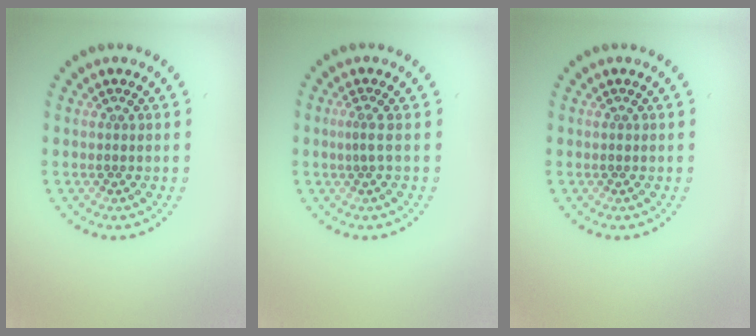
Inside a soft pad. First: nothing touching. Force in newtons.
{"total": 0.9, "press": 0.3, "slide": 0.9}
{"total": 0.0}